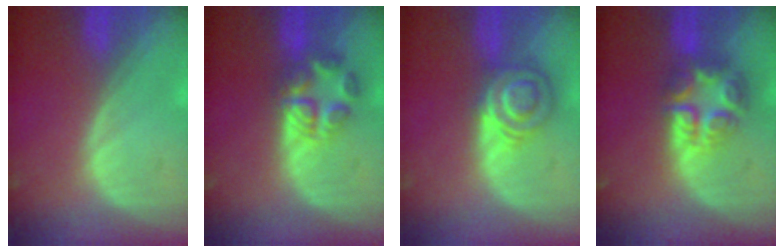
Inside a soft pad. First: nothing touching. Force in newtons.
{"total": 5.8, "press": 5.8, "slide": 0.8}
{"total": 5.9, "press": 5.8, "slide": 0.8}
{"total": 7.6, "press": 6.7, "slide": 3.7}